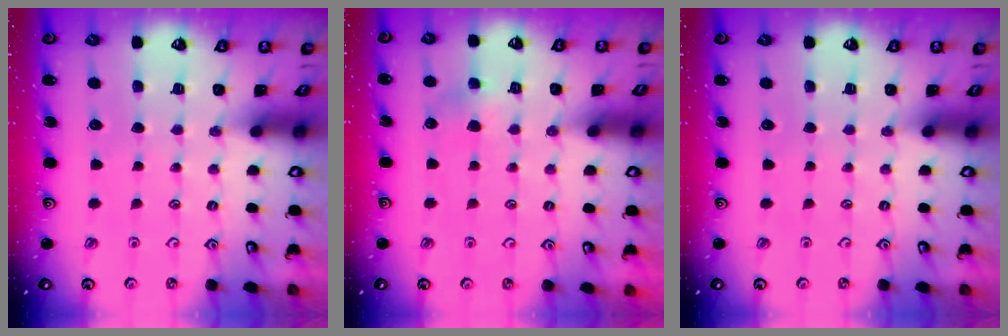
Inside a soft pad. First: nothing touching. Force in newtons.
{"total": 4.8, "press": 4.7, "slide": 0.3}
{"total": 0.0}